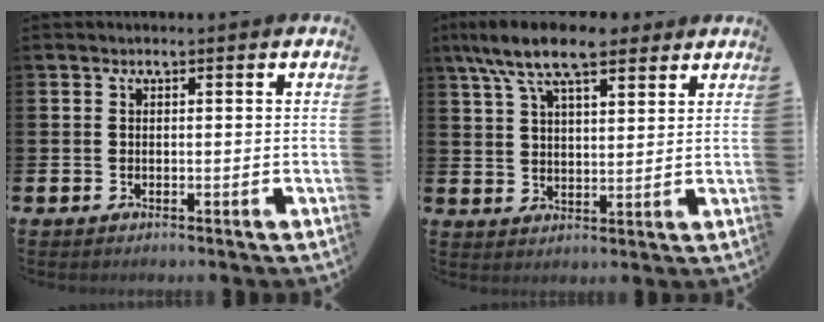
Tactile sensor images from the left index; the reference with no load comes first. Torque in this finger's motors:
{"motor_torque": [1.66, -0.48, 0.36, 0.21]}